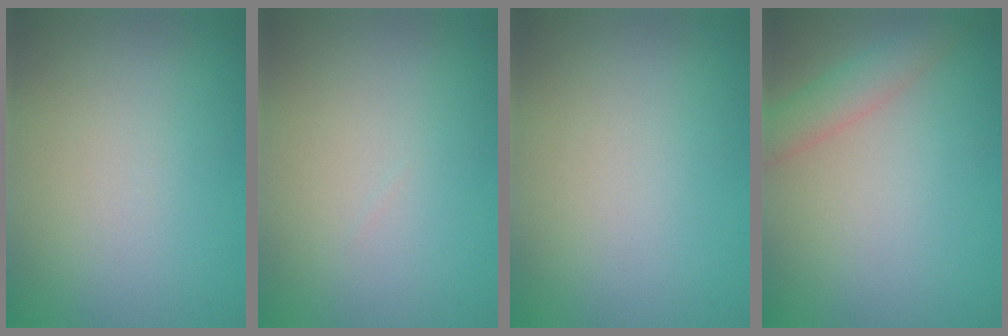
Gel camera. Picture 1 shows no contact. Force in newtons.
{"total": 0.0}
{"total": 0.0}
{"total": 2.8, "press": 2.8, "slide": 0.2}